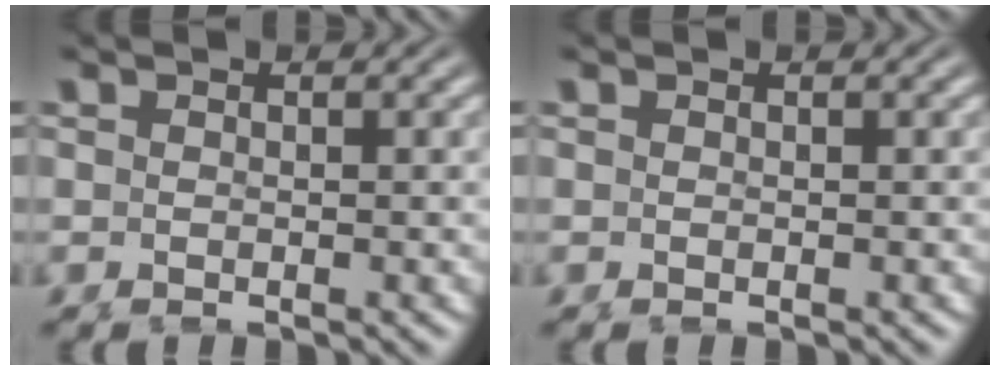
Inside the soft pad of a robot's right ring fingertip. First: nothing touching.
{"total": 0.0}